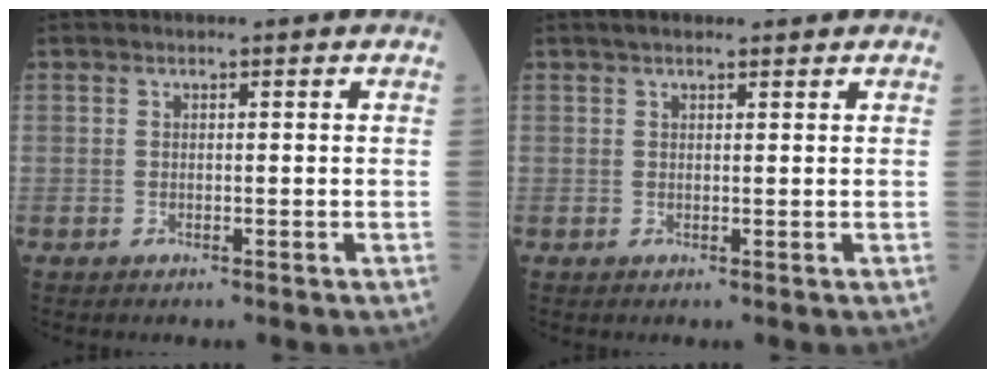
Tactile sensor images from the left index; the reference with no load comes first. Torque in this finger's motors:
{"motor_torque": [0.02, 0.10, 0.03, 0.00]}